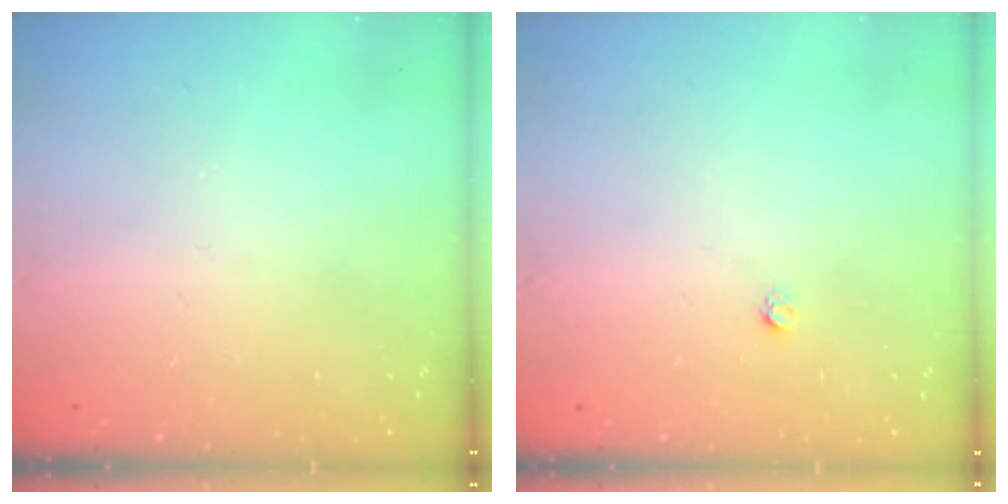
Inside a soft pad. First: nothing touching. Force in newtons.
{"total": 1.6, "press": 1.5, "slide": 0.1}